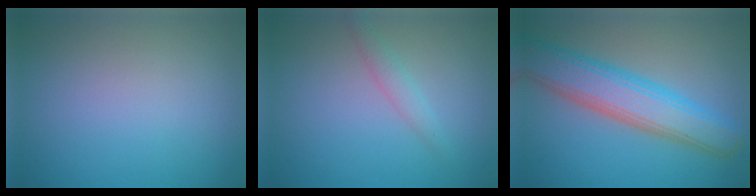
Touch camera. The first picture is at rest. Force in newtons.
{"total": 1.5, "press": 1.5, "slide": 0.1}
{"total": 7.3, "press": 7.3, "slide": 0.1}